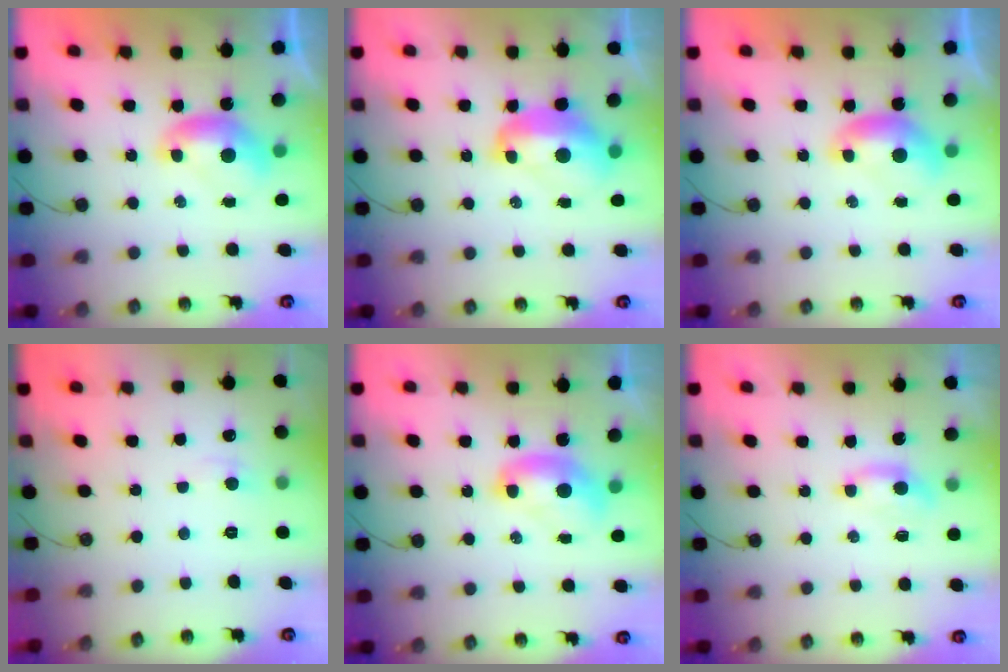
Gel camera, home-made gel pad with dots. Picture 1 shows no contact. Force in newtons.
{"total": 4.3, "press": 4.2, "slide": 0.8}
{"total": 0.0}
{"total": 0.6, "press": 0.4, "slide": 0.5}
{"total": 2.0, "press": 2.0, "slide": 0.2}
{"total": 0.0}